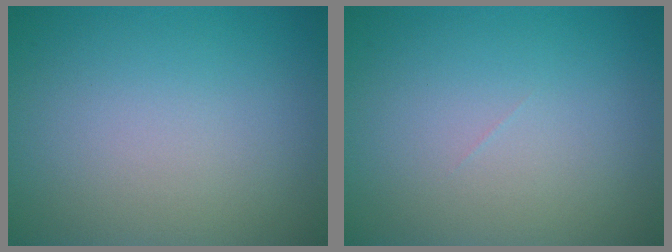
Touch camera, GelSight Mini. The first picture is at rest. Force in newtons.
{"total": 0.0}